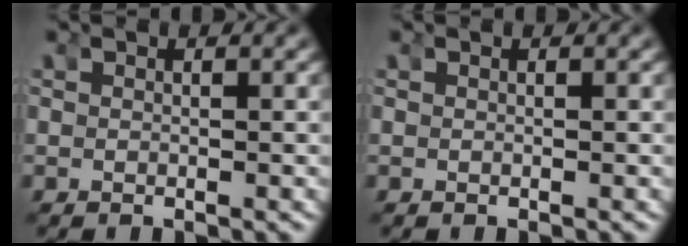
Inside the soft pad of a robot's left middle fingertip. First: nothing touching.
{"total": 0.0}